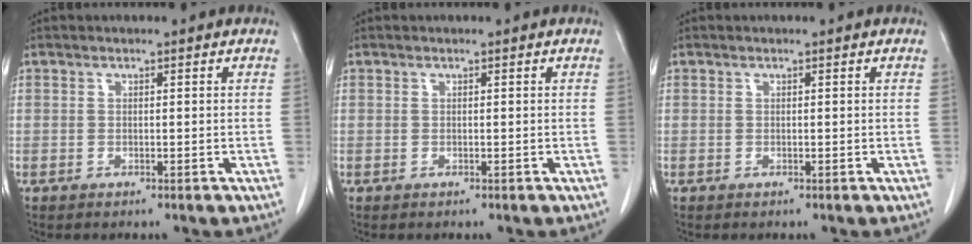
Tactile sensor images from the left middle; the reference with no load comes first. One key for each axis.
{"total": 0.0}
{"total": 0.0}